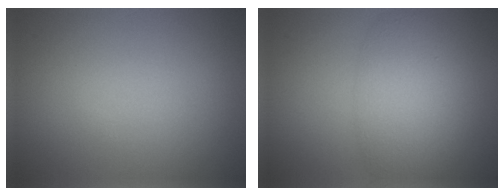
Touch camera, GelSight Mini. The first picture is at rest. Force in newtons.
{"total": 5.2, "press": 5.2, "slide": 0.2}